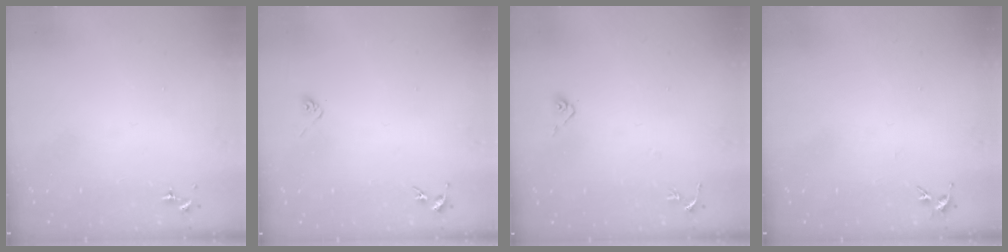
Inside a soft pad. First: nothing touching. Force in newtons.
{"total": 3.0, "press": 2.9, "slide": 0.9}
{"total": 4.5, "press": 4.4, "slide": 0.8}
{"total": 3.6, "press": 3.5, "slide": 0.4}